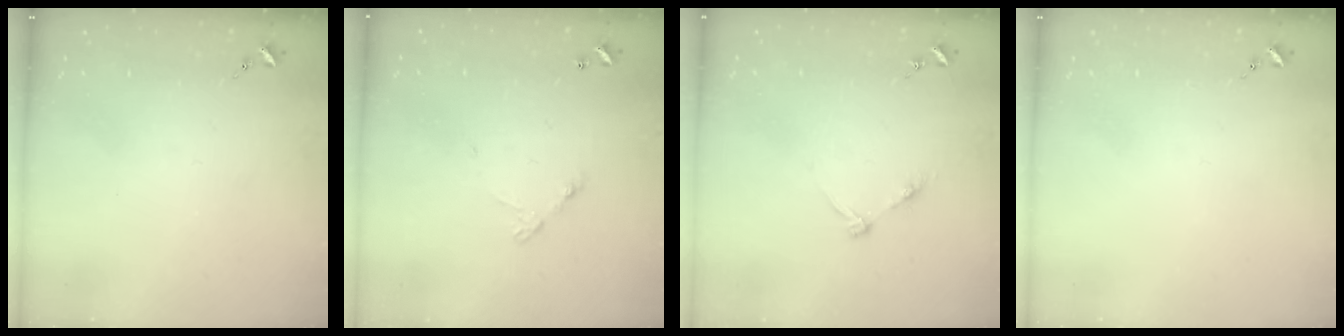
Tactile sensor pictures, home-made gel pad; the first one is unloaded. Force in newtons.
{"total": 4.5, "press": 4.5, "slide": 0.3}
{"total": 4.6, "press": 4.6, "slide": 0.5}
{"total": 0.0}